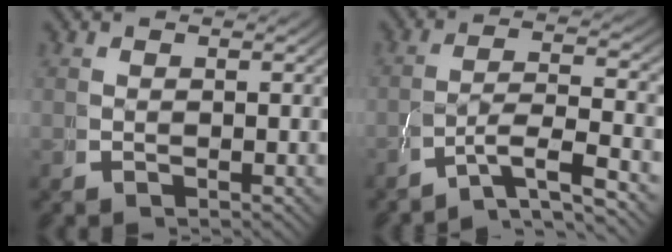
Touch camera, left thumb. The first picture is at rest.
{"total": 6.4, "force": [-3.1, 3.0, 4.7], "torque": [-0.100, -0.030, -0.040]}